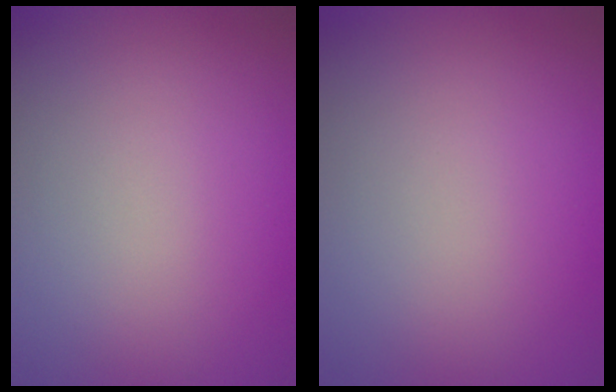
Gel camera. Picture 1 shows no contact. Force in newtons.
{"total": 0.0}